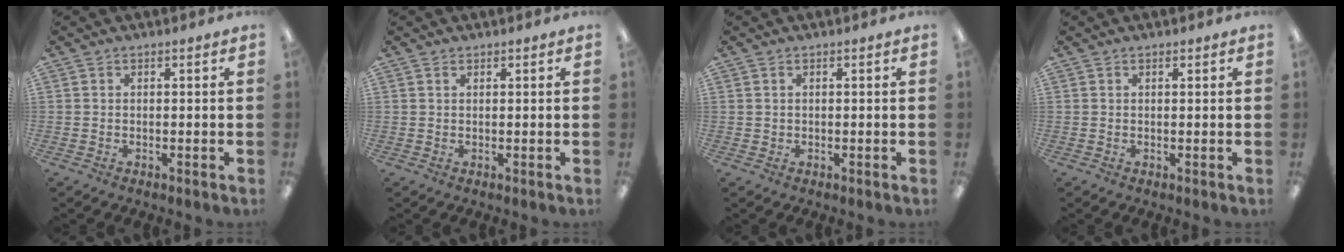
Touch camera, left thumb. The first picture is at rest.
{"total": 0.7, "force": [0.5, 0.4, 0.3], "torque": [-0.007, 0.002, 0.009]}
{"total": 0.6, "force": [0.3, 0.5, 0.1], "torque": [-0.002, 0.004, 0.004]}
{"total": 0.5, "force": [0.5, 0.2, 0.2], "torque": [-0.005, 0.000, 0.008]}